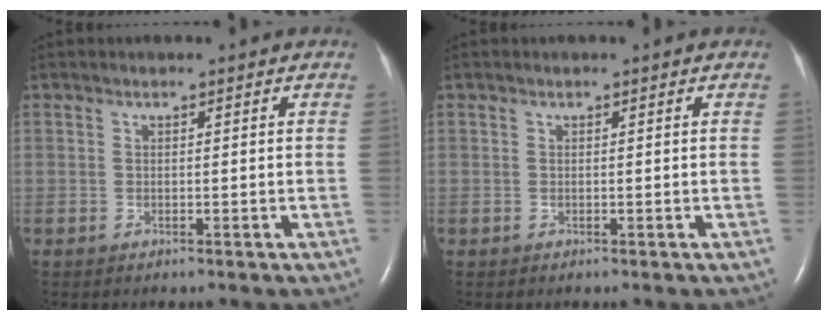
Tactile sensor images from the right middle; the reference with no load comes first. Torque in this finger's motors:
{"motor_torque": [-0.06, 0.06, -0.02, 0.00]}